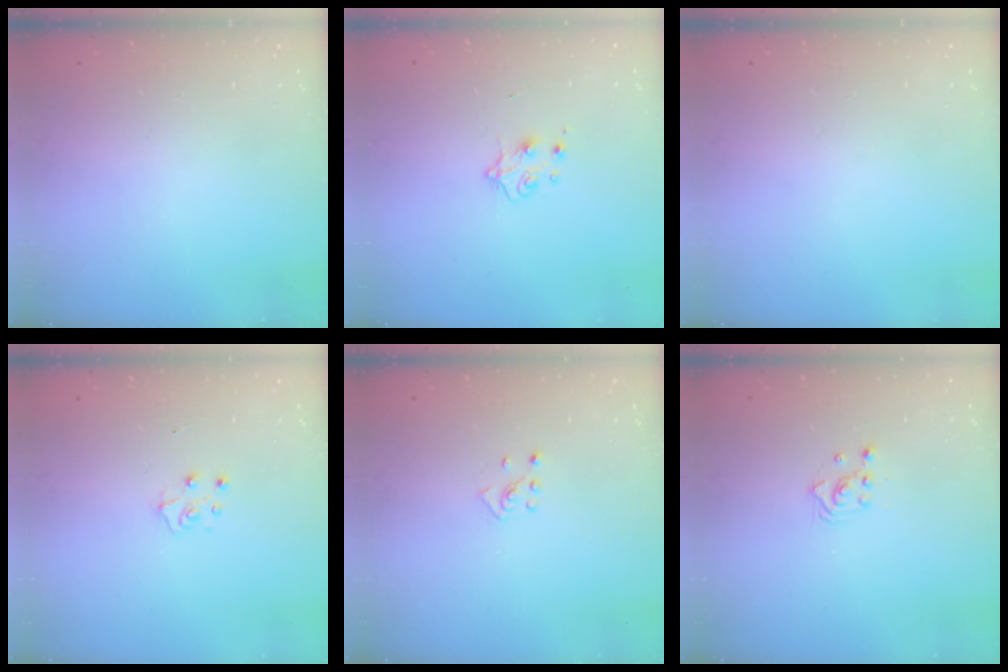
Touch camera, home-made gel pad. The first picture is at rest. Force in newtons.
{"total": 4.1, "press": 4.0, "slide": 0.6}
{"total": 0.0}
{"total": 5.7, "press": 5.7, "slide": 0.5}
{"total": 2.7, "press": 2.6, "slide": 0.9}
{"total": 2.5, "press": 2.5, "slide": 0.3}